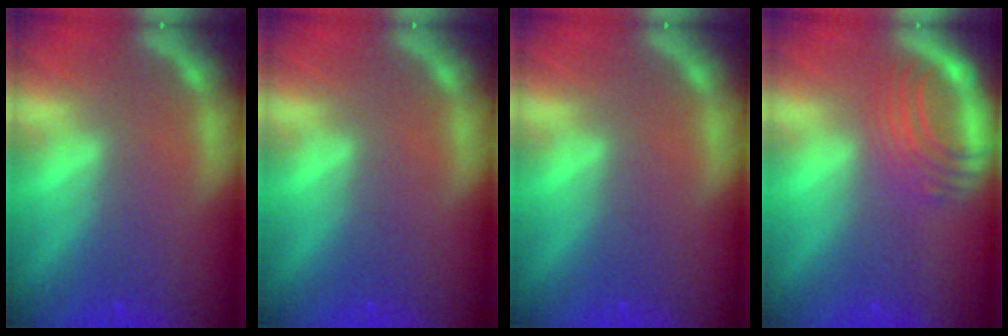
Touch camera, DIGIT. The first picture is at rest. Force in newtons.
{"total": 0.0}
{"total": 0.0}
{"total": 6.1}